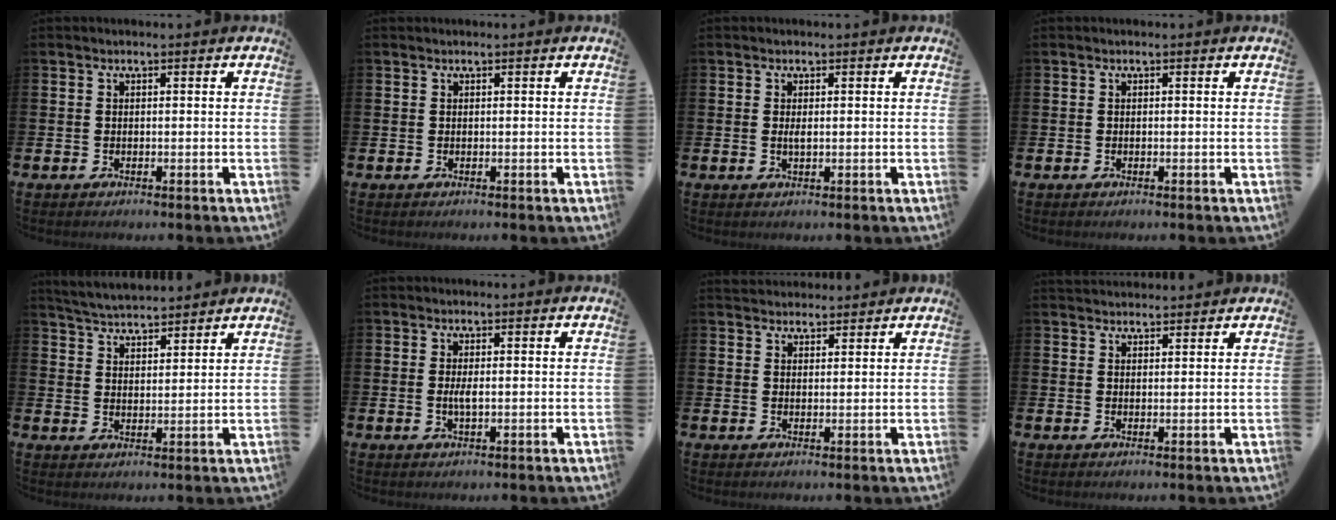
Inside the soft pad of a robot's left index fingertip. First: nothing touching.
{"total": 0.0}
{"total": 1.0, "force": [0.1, 0.3, 0.9], "torque": [-0.016, 0.002, 0.000]}
{"total": 0.0}
{"total": 4.5, "force": [4.5, 0.5, 0.1], "torque": [-0.024, -0.023, 0.081]}
{"total": 1.8, "force": [-0.1, 0.5, 1.7], "torque": [-0.032, 0.000, -0.003]}
{"total": 2.8, "force": [2.7, 0.8, -0.1], "torque": [0.005, -0.013, 0.048]}
{"total": 2.5, "force": [2.4, 0.4, 0.0], "torque": [0.005, -0.012, 0.042]}